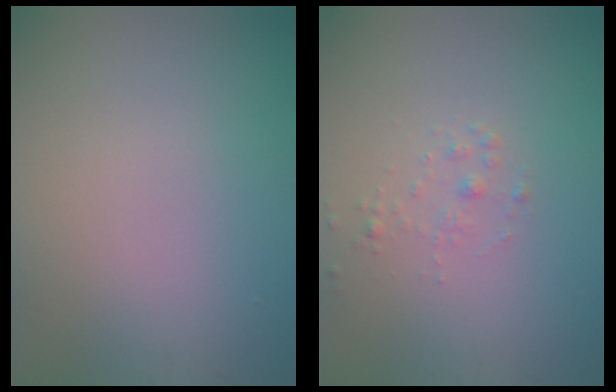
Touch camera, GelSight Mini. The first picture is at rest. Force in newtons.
{"total": 0.8, "press": 0.8, "slide": 0.0}